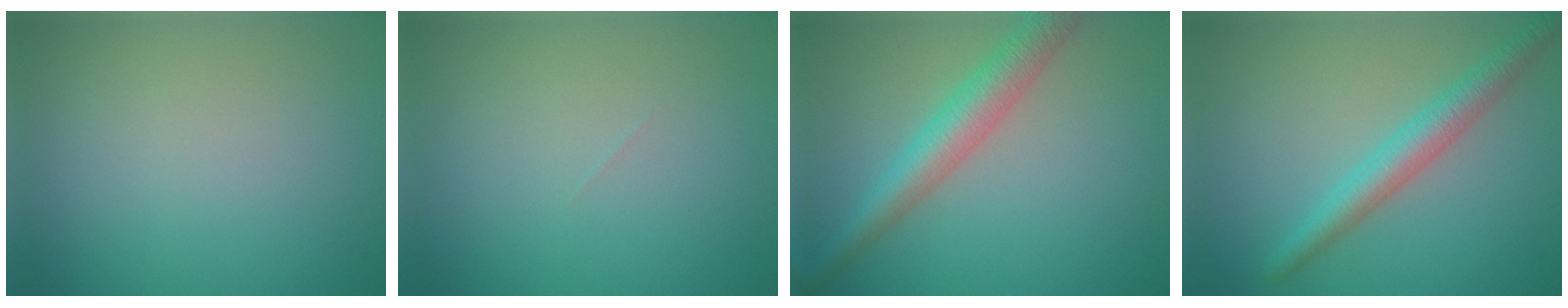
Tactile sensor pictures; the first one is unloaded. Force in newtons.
{"total": 0.0}
{"total": 4.6, "press": 4.6, "slide": 0.1}
{"total": 3.4, "press": 3.4, "slide": 0.1}